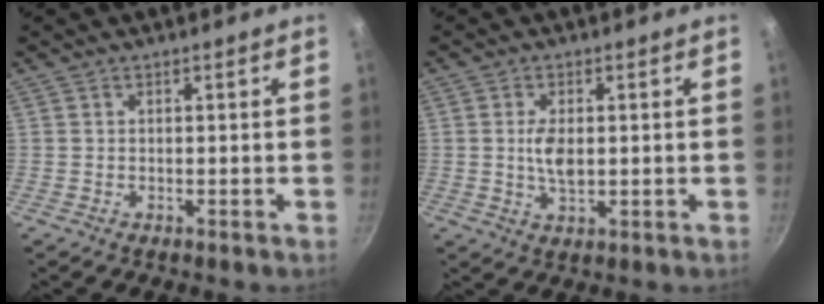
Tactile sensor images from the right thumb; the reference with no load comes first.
{"total": 4.9, "force": [0.2, 2.6, 4.1], "torque": [-0.077, -0.003, 0.005]}